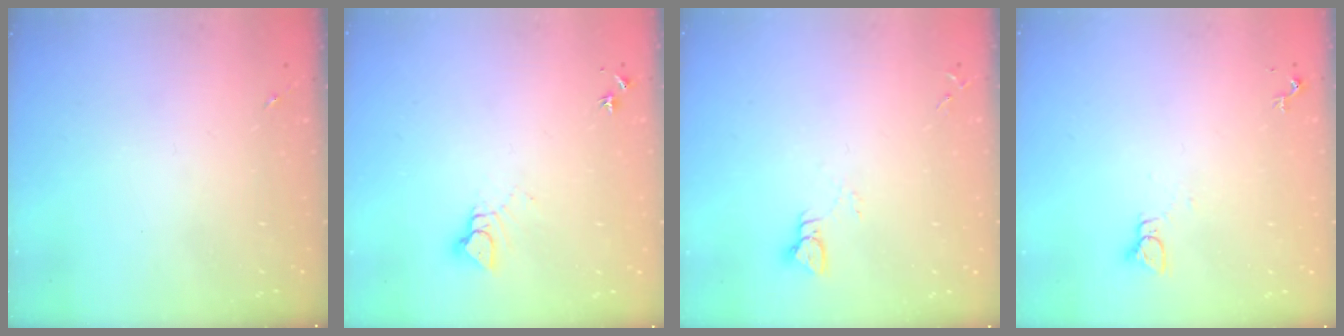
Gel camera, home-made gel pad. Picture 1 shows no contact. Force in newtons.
{"total": 4.7, "press": 4.7, "slide": 0.3}
{"total": 3.0, "press": 3.0, "slide": 0.3}
{"total": 2.2, "press": 2.2, "slide": 0.1}